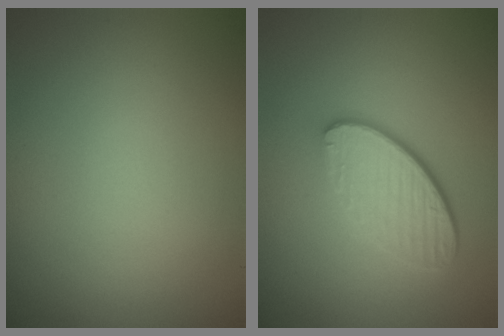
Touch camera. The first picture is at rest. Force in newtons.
{"total": 4.4, "press": 3.0, "slide": 3.2}